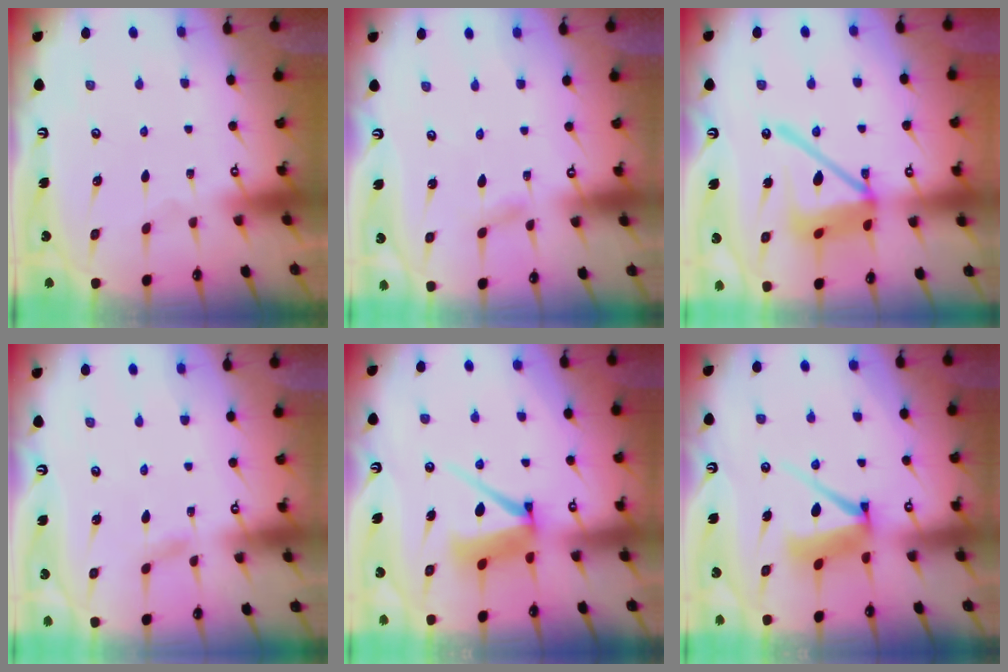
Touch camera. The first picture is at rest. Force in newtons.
{"total": 2.9, "press": 2.9, "slide": 0.4}
{"total": 17.0, "press": 16.9, "slide": 2.0}
{"total": 2.5, "press": 2.5, "slide": 0.3}
{"total": 9.9, "press": 9.9, "slide": 1.2}
{"total": 9.5, "press": 9.5, "slide": 1.1}